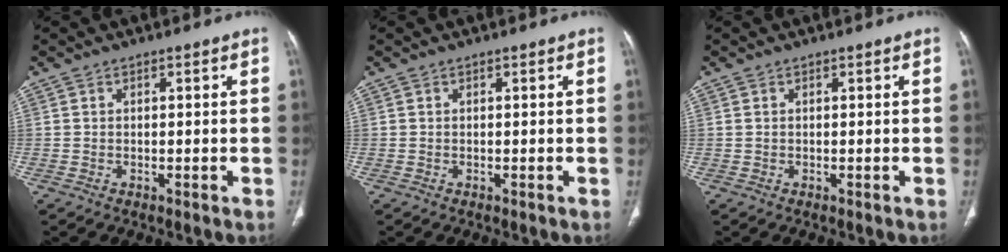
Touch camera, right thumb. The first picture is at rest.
{"total": 0.0}
{"total": 0.0}